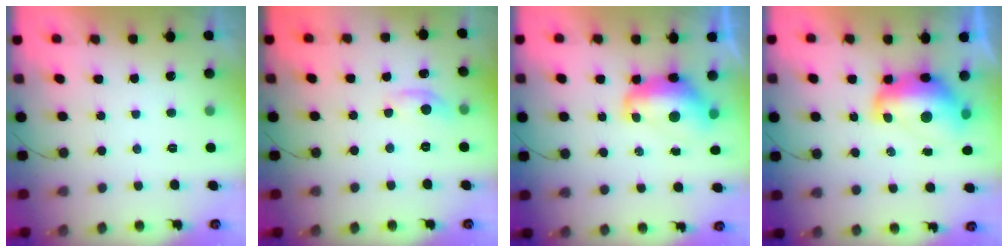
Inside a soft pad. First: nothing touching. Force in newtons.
{"total": 4.9, "press": 4.9, "slide": 0.1}
{"total": 10.3, "press": 10.2, "slide": 0.9}
{"total": 12.7, "press": 12.6, "slide": 1.0}